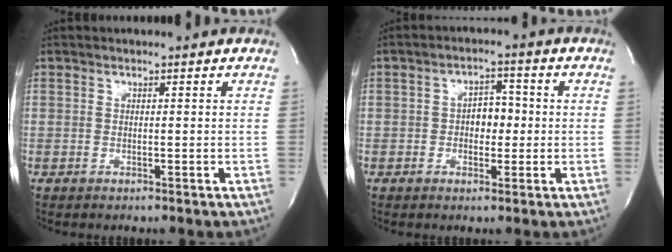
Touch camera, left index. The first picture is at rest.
{"total": 4.2, "force": [-0.3, 2.6, 3.3], "torque": [-0.048, 0.013, -0.005]}